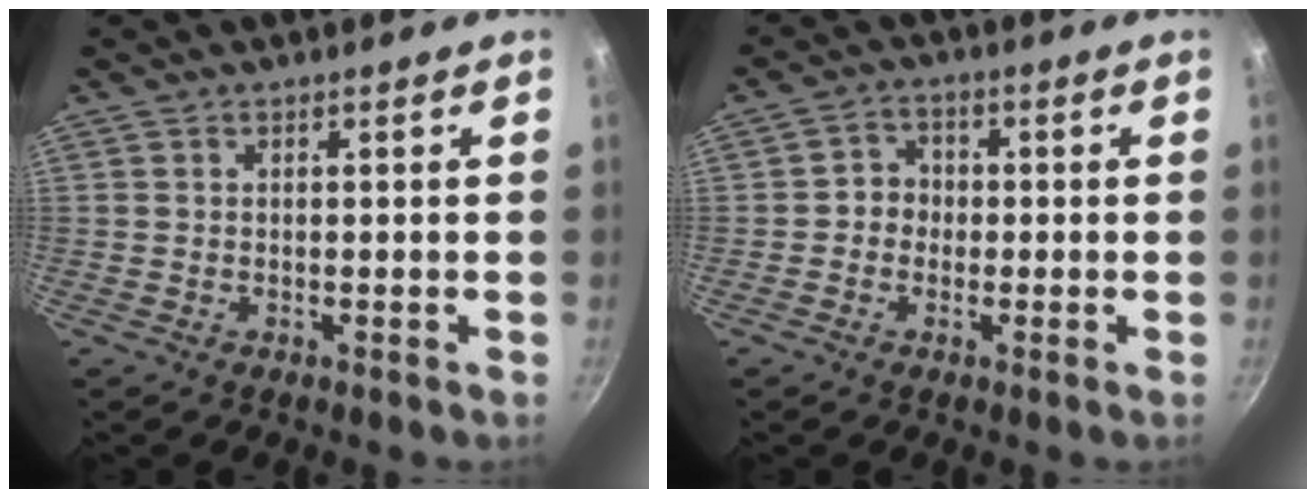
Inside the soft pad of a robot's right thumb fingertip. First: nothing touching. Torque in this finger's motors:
{"motor_torque": [0.29, -0.32, 0.15, -0.33, -0.01]}